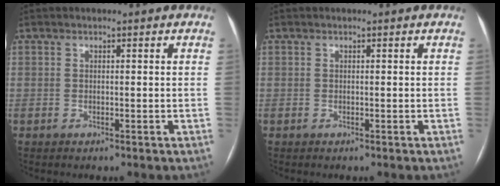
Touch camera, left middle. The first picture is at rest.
{"total": 0.0}